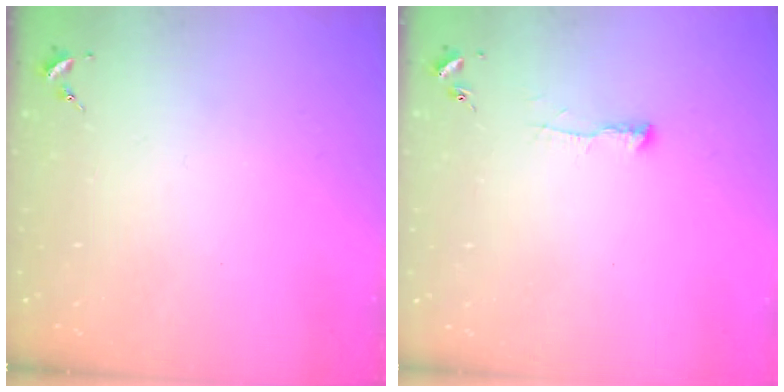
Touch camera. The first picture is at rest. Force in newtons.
{"total": 5.5, "press": 5.5, "slide": 0.5}